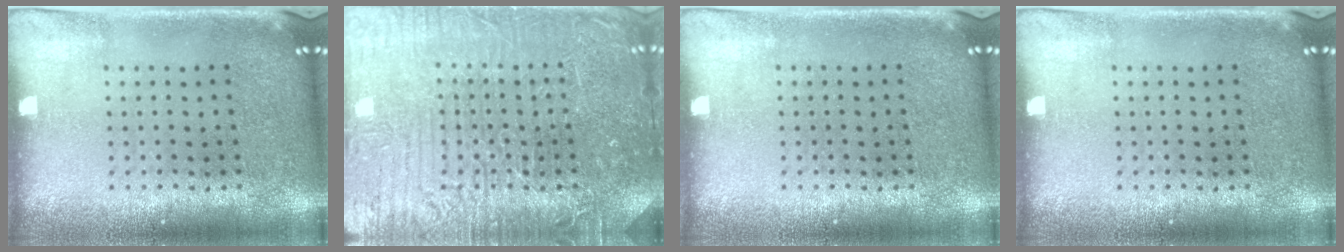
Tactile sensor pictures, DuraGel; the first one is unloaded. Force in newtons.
{"total": 7.7, "press": 7.6, "slide": 1.0}
{"total": 0.0}
{"total": 0.0}